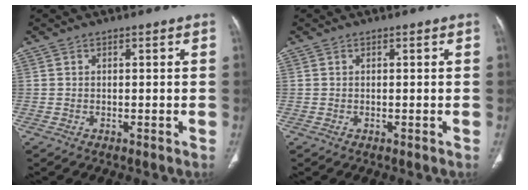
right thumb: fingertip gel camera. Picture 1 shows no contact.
{"total": 0.0}